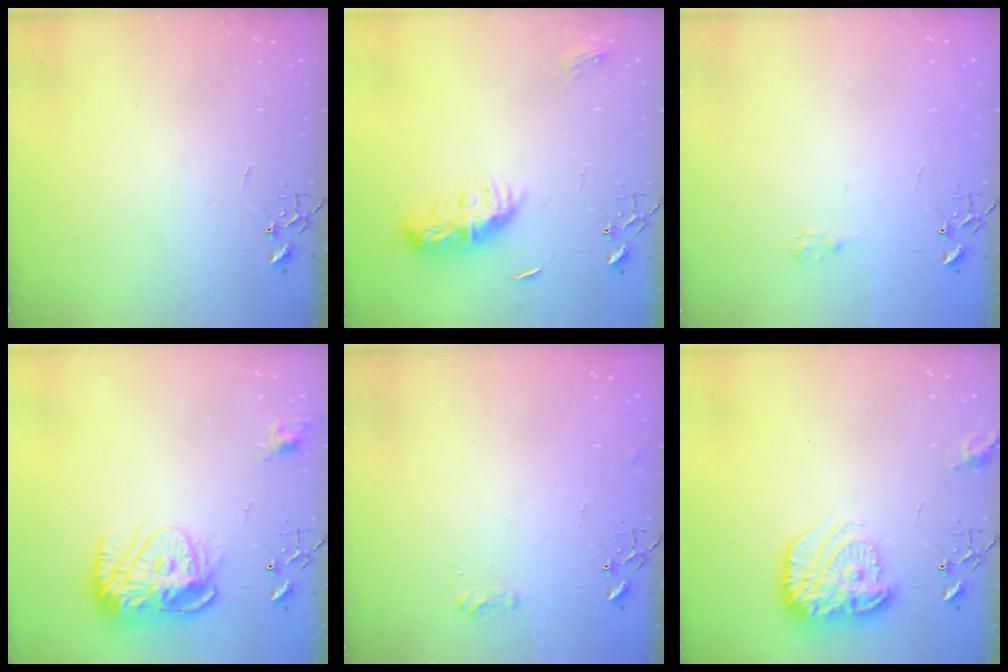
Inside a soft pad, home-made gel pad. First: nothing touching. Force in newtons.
{"total": 10.4, "press": 10.4, "slide": 0.0}
{"total": 6.0, "press": 5.9, "slide": 0.7}
{"total": 16.7, "press": 16.6, "slide": 1.5}
{"total": 6.9, "press": 6.9, "slide": 0.9}
{"total": 16.6, "press": 16.6, "slide": 0.9}